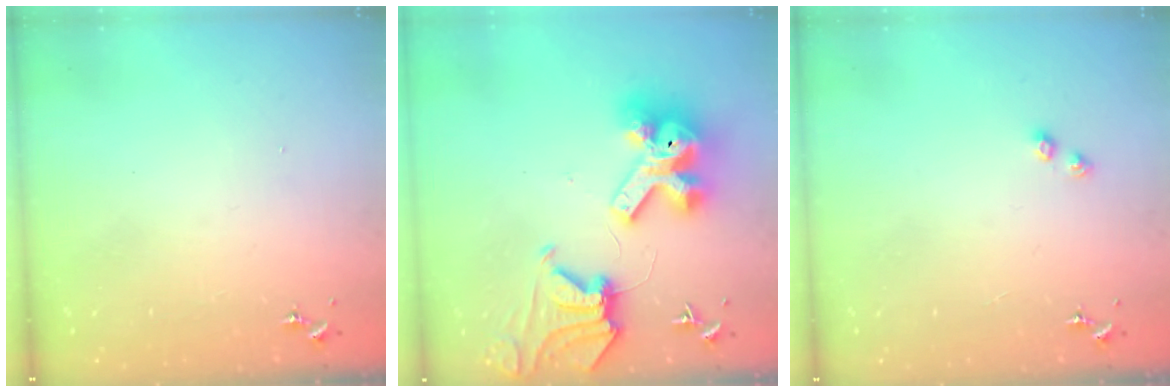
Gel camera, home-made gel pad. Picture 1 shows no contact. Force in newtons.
{"total": 19.4, "press": 19.2, "slide": 2.6}
{"total": 3.2, "press": 3.2, "slide": 0.6}